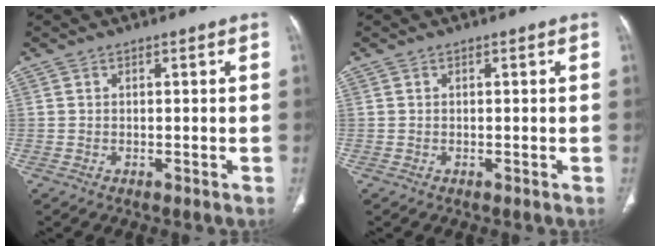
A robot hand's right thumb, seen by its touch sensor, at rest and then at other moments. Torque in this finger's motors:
{"motor_torque": [-0.06, 0.06, -0.08, 0.08, 0.00]}